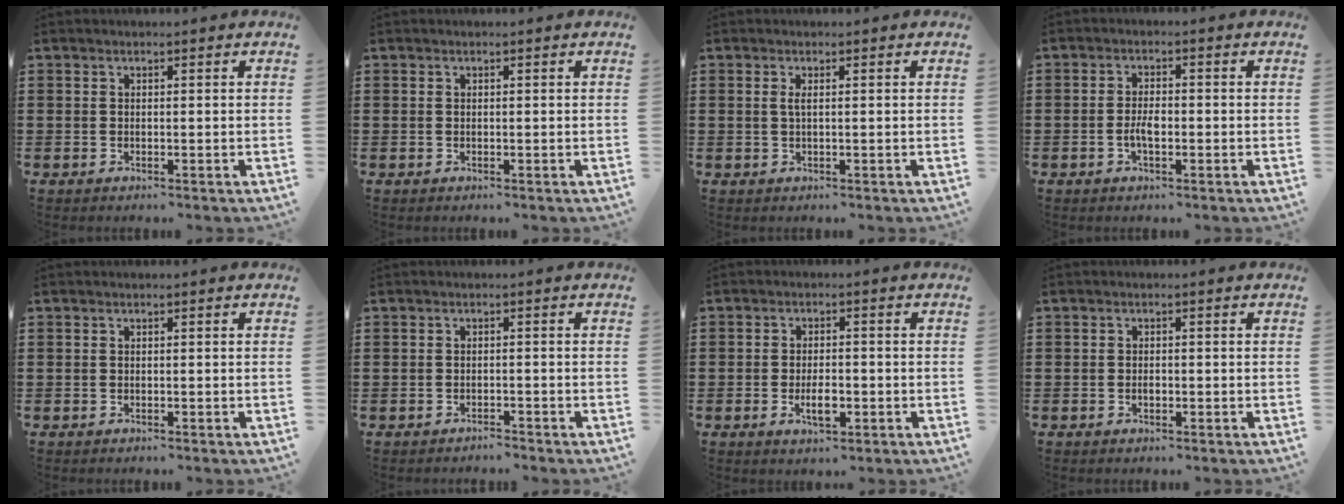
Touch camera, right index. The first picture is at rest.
{"total": 0.0}
{"total": 1.1, "force": [0.2, 0.1, 1.1], "torque": [-0.022, 0.001, 0.002]}
{"total": 2.9, "force": [-0.8, 1.1, 2.5], "torque": [-0.054, 0.000, -0.017]}
{"total": 0.0}
{"total": 1.4, "force": [-1.3, 0.1, -0.3], "torque": [0.001, 0.004, -0.031]}
{"total": 3.8, "force": [-1.3, 1.5, 3.3], "torque": [-0.056, -0.003, -0.026]}
{"total": 1.0, "force": [-0.3, 0.5, 0.8], "torque": [-0.017, -0.004, -0.005]}